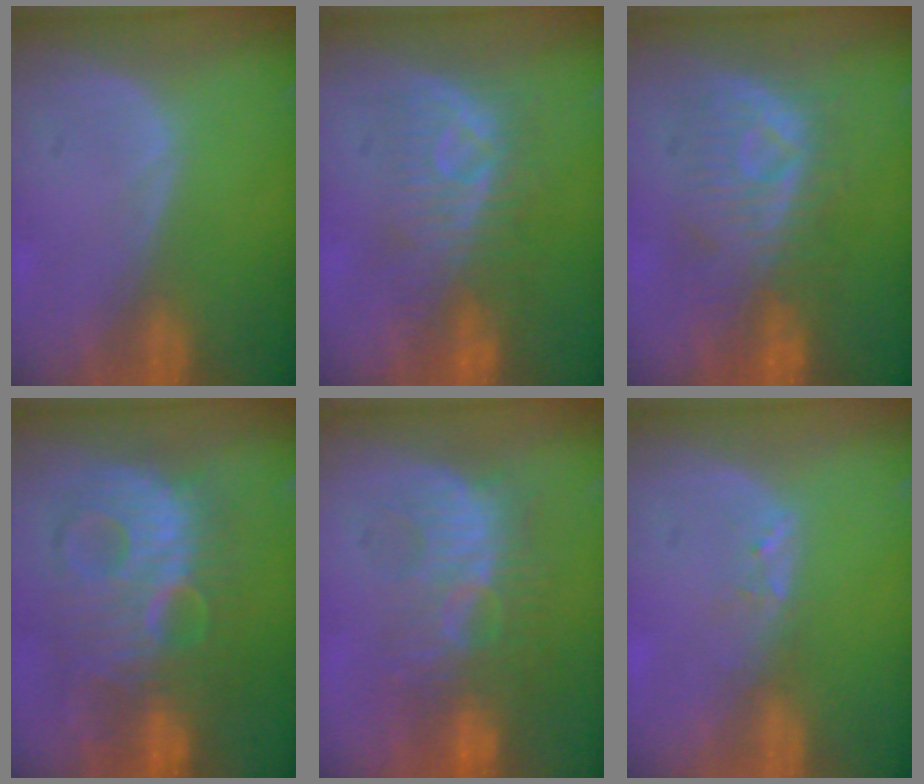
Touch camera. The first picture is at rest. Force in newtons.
{"total": 8.0, "press": 7.9, "slide": 1.7}
{"total": 8.5, "press": 8.4, "slide": 0.9}
{"total": 11.4, "press": 11.4, "slide": 0.7}
{"total": 9.4, "press": 8.9, "slide": 2.9}
{"total": 1.6, "press": 1.5, "slide": 0.3}